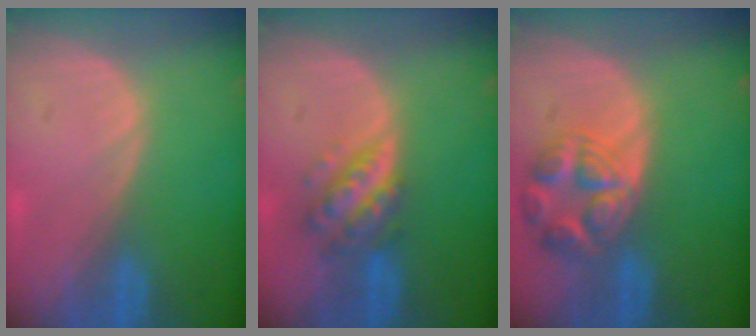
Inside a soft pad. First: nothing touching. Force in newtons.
{"total": 6.0, "press": 5.5, "slide": 2.5}
{"total": 7.9, "press": 7.0, "slide": 3.6}